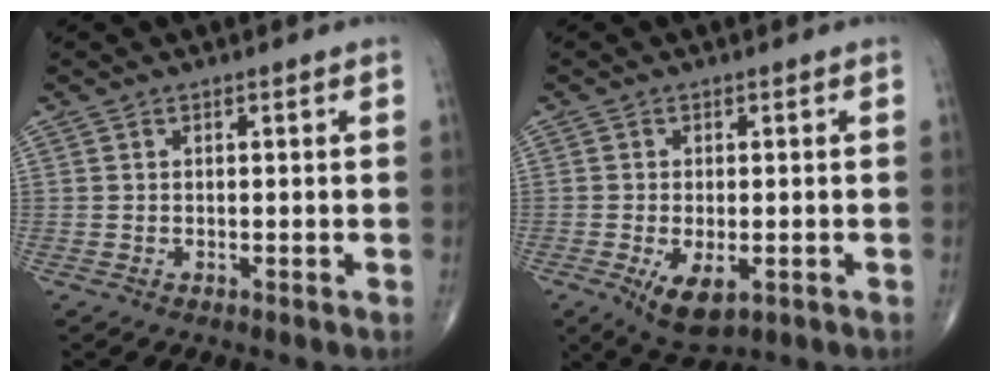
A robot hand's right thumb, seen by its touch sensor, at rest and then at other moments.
{"total": 6.4, "force": [-2.1, 3.0, 5.3], "torque": [-0.091, -0.012, -0.026]}